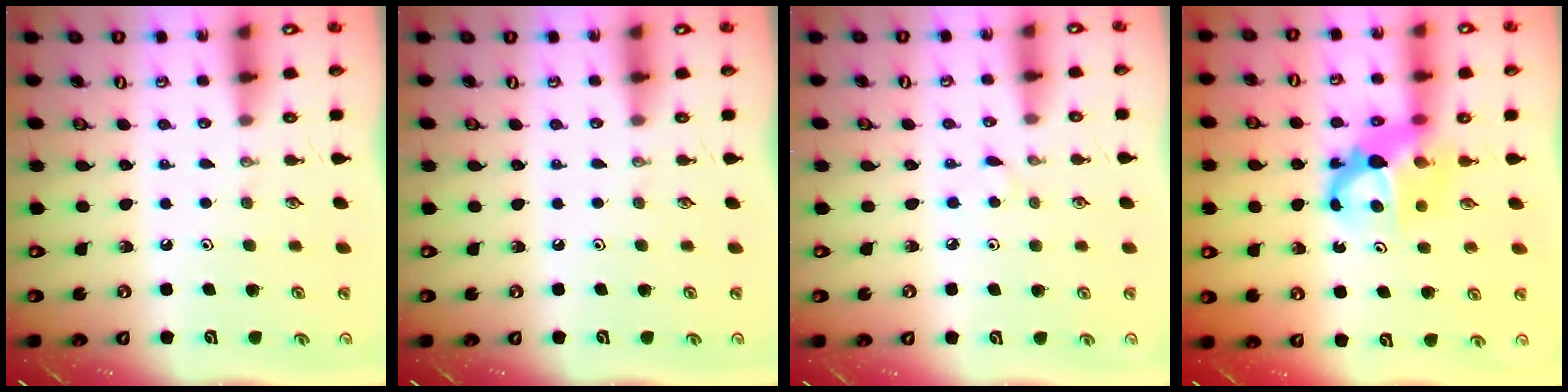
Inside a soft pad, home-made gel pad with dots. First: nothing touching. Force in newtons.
{"total": 0.0}
{"total": 2.9, "press": 2.9, "slide": 0.3}
{"total": 7.1, "press": 7.1, "slide": 0.5}